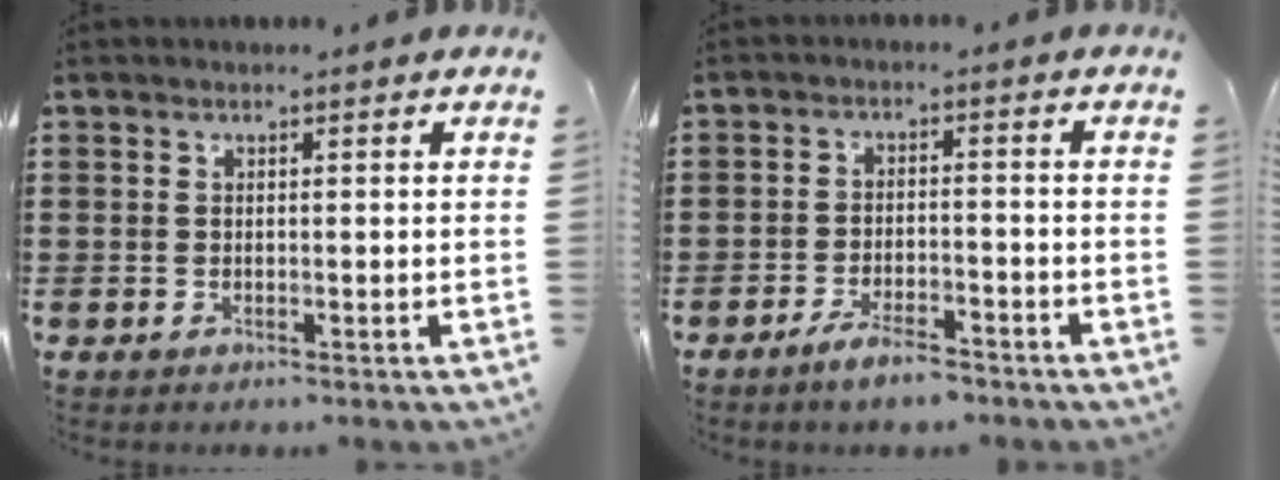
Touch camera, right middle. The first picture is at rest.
{"total": 4.2, "force": [-3.5, 0.8, 2.1], "torque": [-0.043, 0.002, -0.067]}